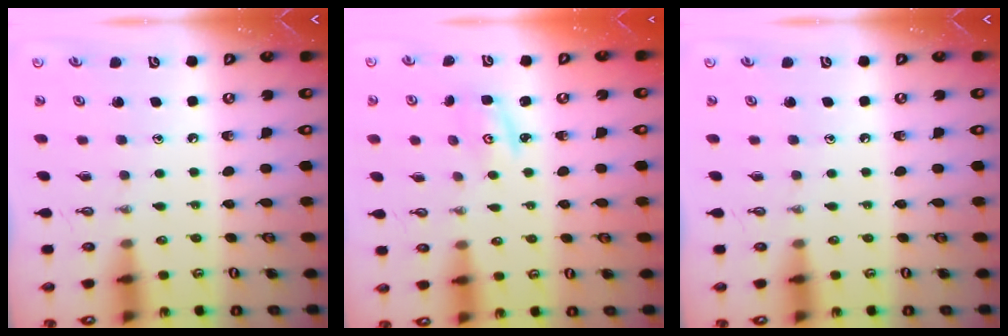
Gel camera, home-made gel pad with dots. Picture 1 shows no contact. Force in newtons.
{"total": 1.8, "press": 1.8, "slide": 0.1}
{"total": 0.0}